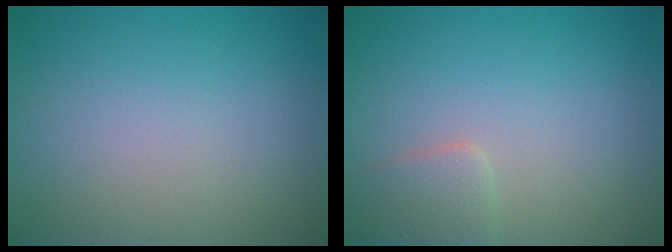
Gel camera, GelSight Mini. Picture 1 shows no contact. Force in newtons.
{"total": 1.9, "press": 1.9, "slide": 0.1}